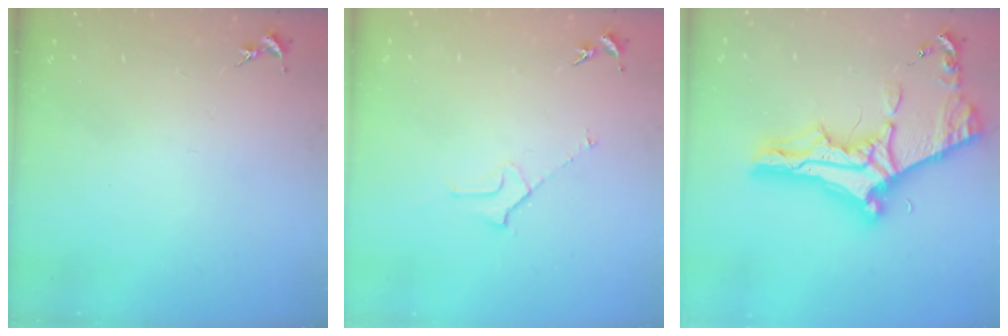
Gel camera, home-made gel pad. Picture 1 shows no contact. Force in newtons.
{"total": 2.3, "press": 2.3, "slide": 0.2}
{"total": 10.6, "press": 10.5, "slide": 1.3}